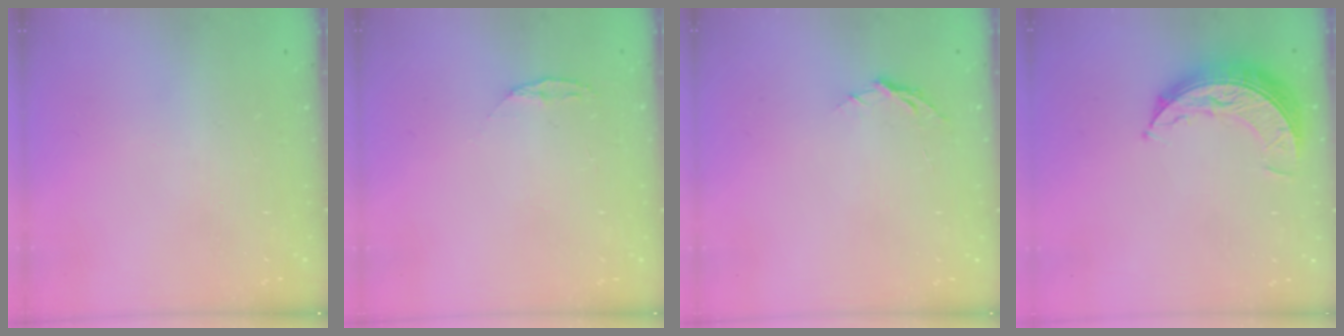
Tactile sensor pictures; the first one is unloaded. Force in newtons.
{"total": 4.1, "press": 4.1, "slide": 0.5}
{"total": 3.7, "press": 3.6, "slide": 0.4}
{"total": 8.7, "press": 8.7, "slide": 0.6}